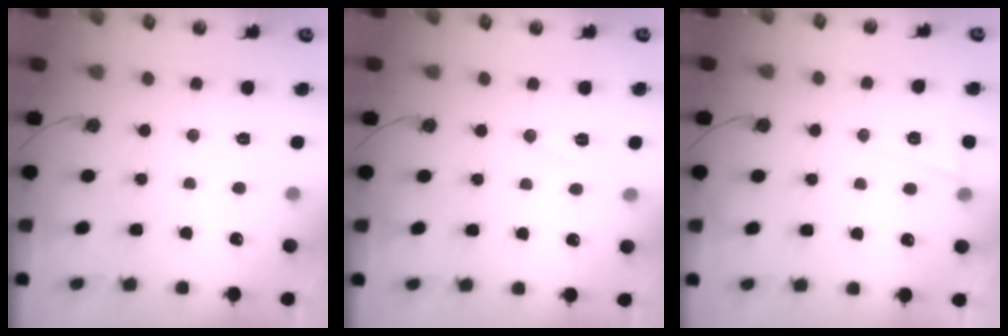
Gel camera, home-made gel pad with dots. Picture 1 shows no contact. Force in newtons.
{"total": 6.4, "press": 4.5, "slide": 4.5}
{"total": 4.5, "press": 3.7, "slide": 2.6}